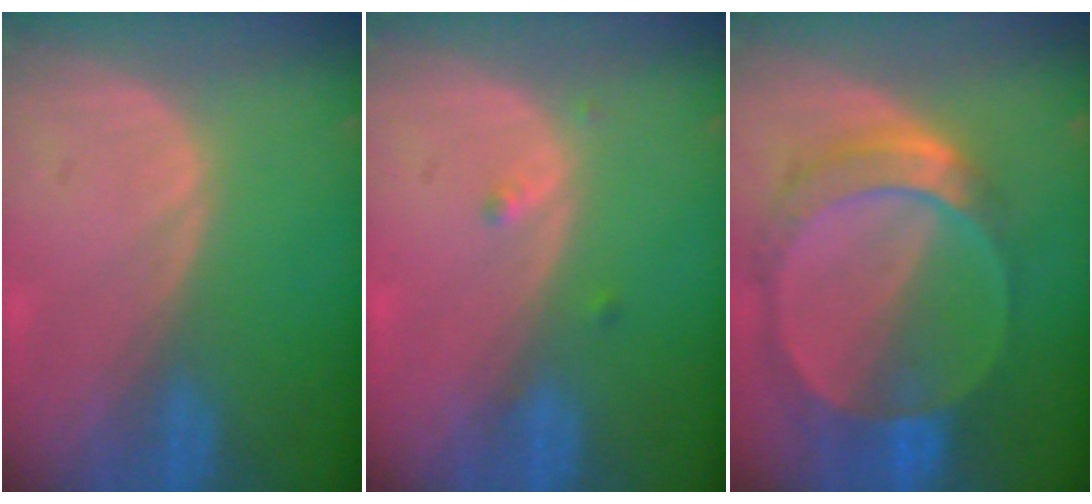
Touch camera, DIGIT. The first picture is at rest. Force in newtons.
{"total": 1.3, "press": 1.1, "slide": 0.7}
{"total": 9.2, "press": 8.1, "slide": 4.5}